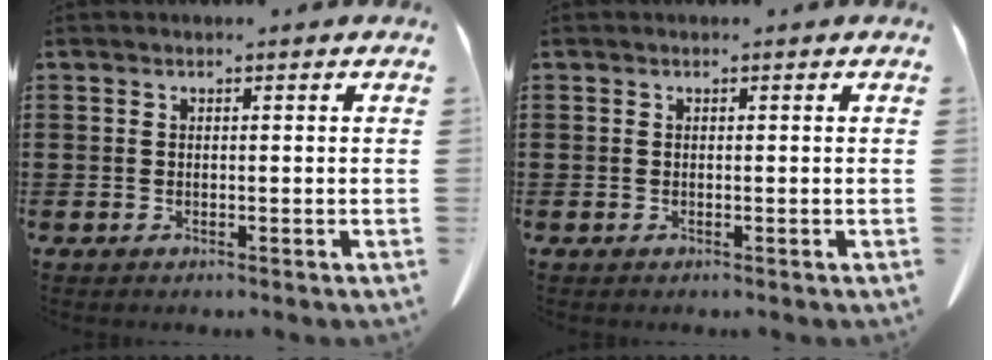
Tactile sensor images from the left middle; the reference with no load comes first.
{"total": 0.0}